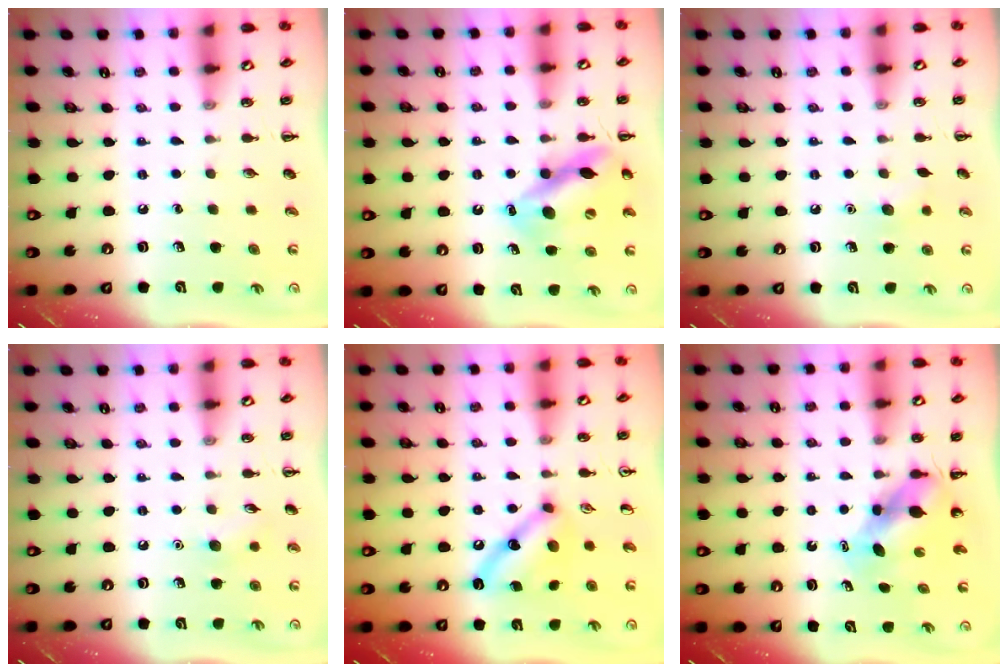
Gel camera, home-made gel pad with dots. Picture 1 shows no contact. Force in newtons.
{"total": 13.3, "press": 12.9, "slide": 3.2}
{"total": 5.8, "press": 5.6, "slide": 1.5}
{"total": 5.9, "press": 5.7, "slide": 1.4}
{"total": 10.3, "press": 10.3, "slide": 0.5}
{"total": 6.0, "press": 5.9, "slide": 1.0}